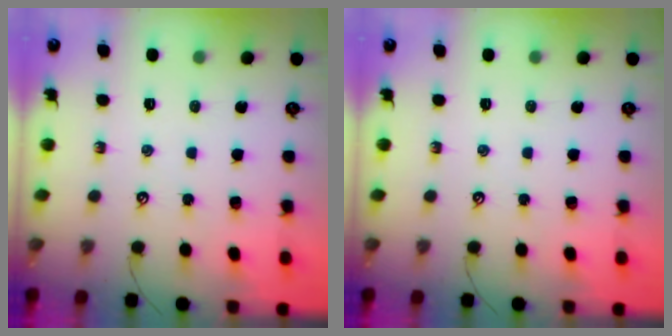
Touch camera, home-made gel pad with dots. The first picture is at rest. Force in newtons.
{"total": 0.0}